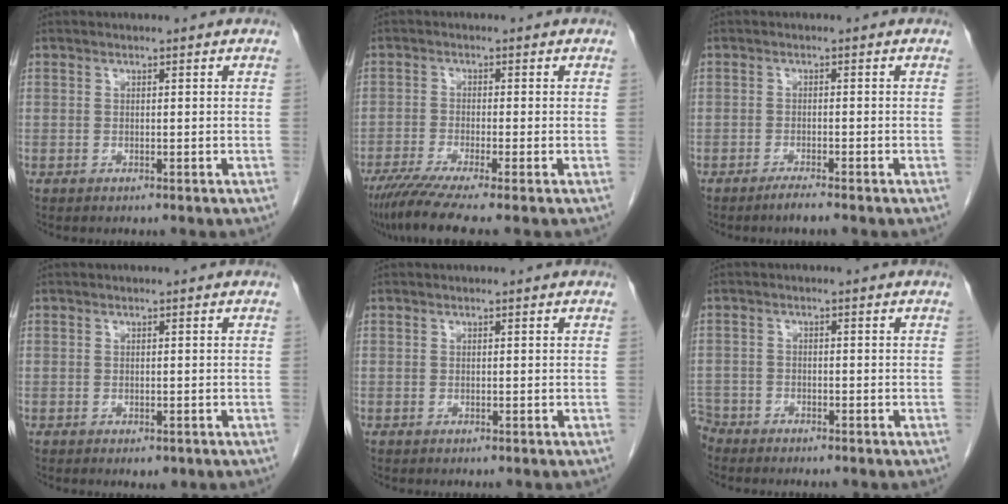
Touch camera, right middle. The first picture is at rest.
{"total": 7.9, "force": [-6.0, -0.8, 5.0], "torque": [-0.077, -0.023, -0.101]}
{"total": 1.9, "force": [-1.6, -0.3, 1.1], "torque": [-0.026, -0.004, -0.031]}
{"total": 1.5, "force": [-0.8, 0.8, 0.9], "torque": [-0.009, 0.000, -0.003]}
{"total": 0.0}
{"total": 3.8, "force": [-3.5, 1.4, 0.1], "torque": [-0.003, -0.004, -0.070]}